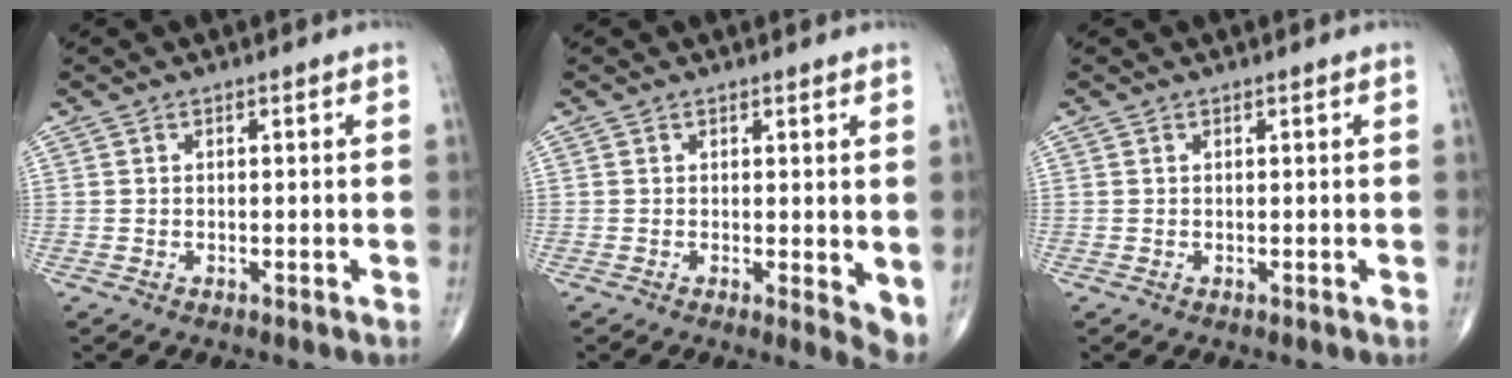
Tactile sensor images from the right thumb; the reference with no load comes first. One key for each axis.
{"total": 4.2, "fx": 0.5, "fy": 1.4, "fz": 3.9, "tx": -0.054, "ty": -0.014, "tz": 0.007}
{"total": 0.0}